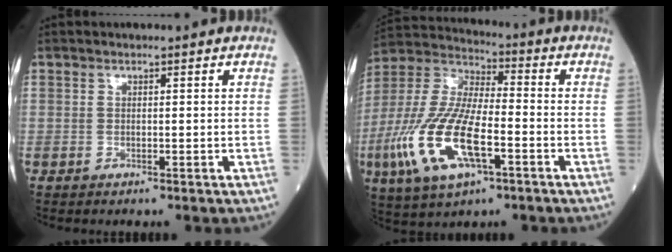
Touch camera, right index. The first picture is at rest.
{"total": 17.0, "force": [-5.7, 5.8, 14.9], "torque": [-0.335, -0.010, -0.103]}